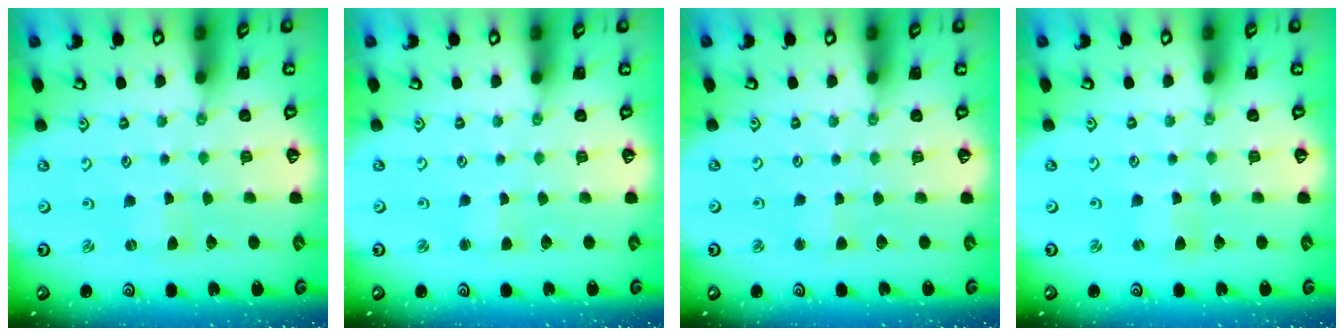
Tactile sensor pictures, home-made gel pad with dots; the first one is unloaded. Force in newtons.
{"total": 1.5, "press": 1.5, "slide": 0.2}
{"total": 2.2, "press": 2.2, "slide": 0.2}
{"total": 0.9, "press": 0.8, "slide": 0.2}